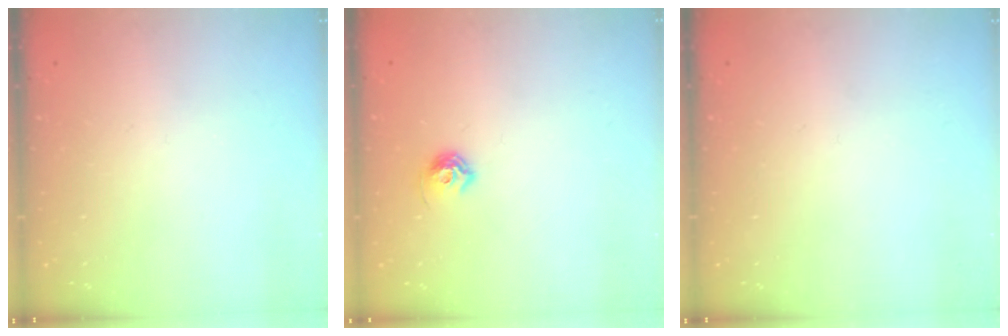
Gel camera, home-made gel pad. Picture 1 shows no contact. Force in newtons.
{"total": 6.1, "press": 6.0, "slide": 1.1}
{"total": 0.0}